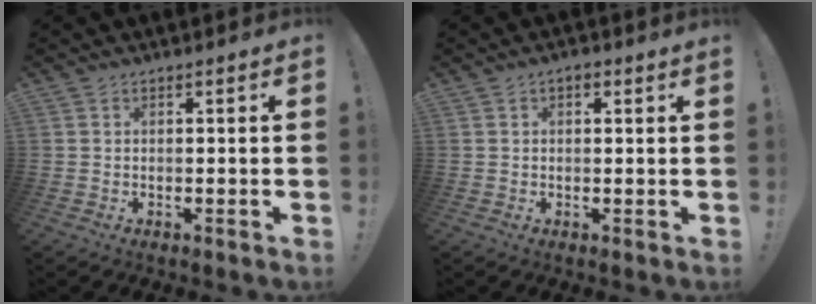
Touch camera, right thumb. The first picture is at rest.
{"total": 1.3, "force": [0.7, 0.6, 0.9], "torque": [-0.019, 0.002, 0.012]}